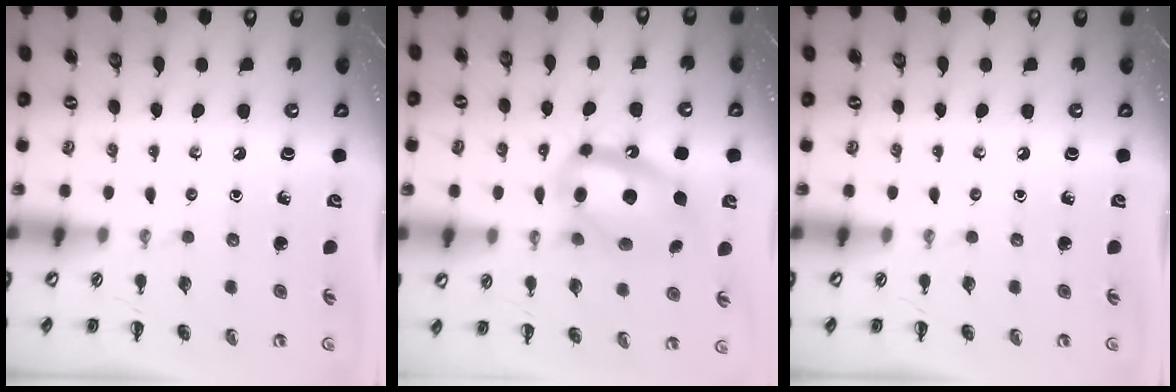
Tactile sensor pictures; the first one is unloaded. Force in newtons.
{"total": 14.7, "press": 14.2, "slide": 3.6}
{"total": 0.0}